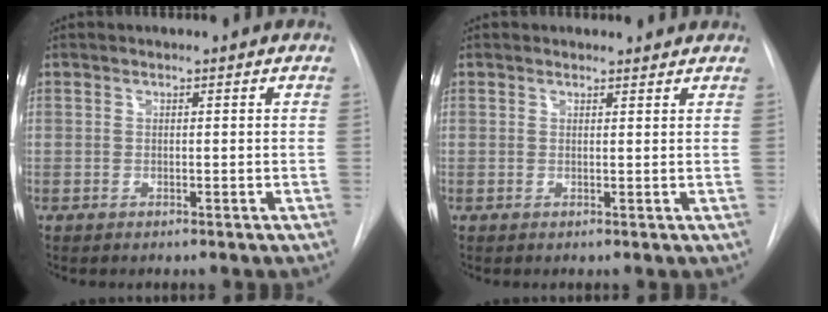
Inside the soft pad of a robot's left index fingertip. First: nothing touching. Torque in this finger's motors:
{"motor_torque": [0.65, -0.65, -0.05, 0.00]}